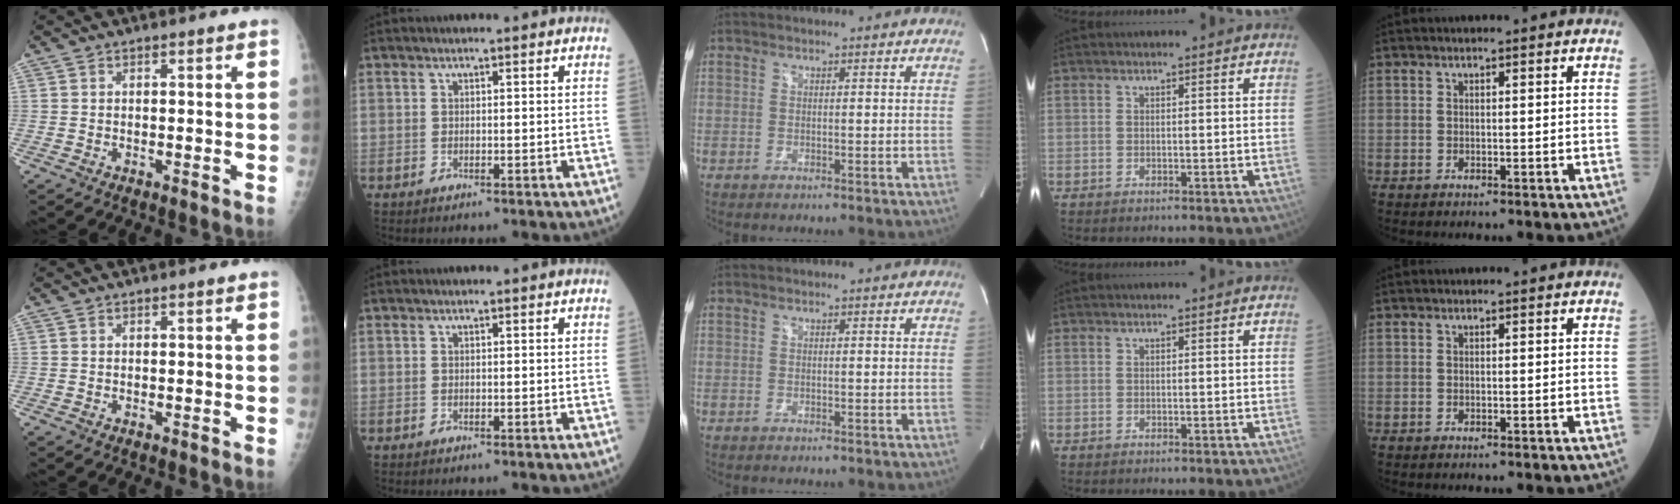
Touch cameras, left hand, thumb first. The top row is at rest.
{}